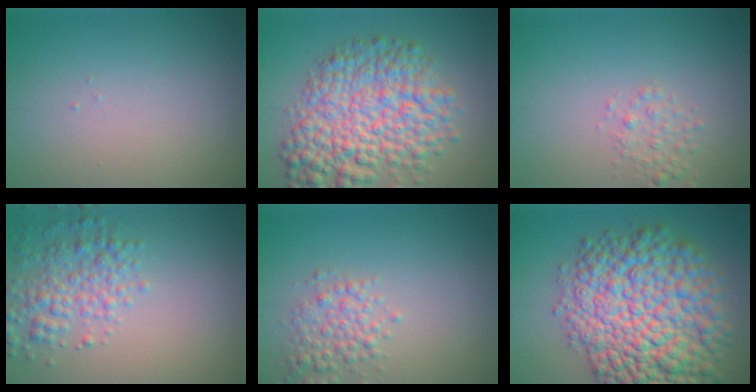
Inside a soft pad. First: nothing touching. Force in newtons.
{"total": 9.4, "press": 9.4, "slide": 0.3}
{"total": 1.5, "press": 1.5, "slide": 0.1}
{"total": 3.8, "press": 3.8, "slide": 0.1}
{"total": 2.7, "press": 2.7, "slide": 0.0}
{"total": 13.6, "press": 13.6, "slide": 0.3}